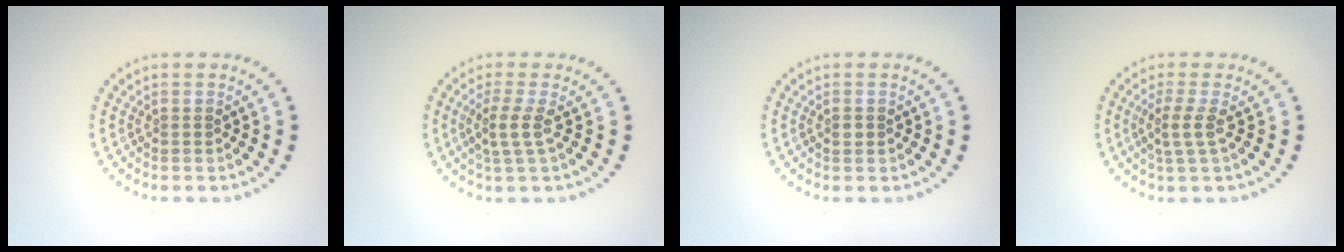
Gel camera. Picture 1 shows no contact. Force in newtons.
{"total": 2.0, "press": 1.5, "slide": 1.4}
{"total": 0.7, "press": 0.6, "slide": 0.2}
{"total": 2.0, "press": 1.6, "slide": 1.3}